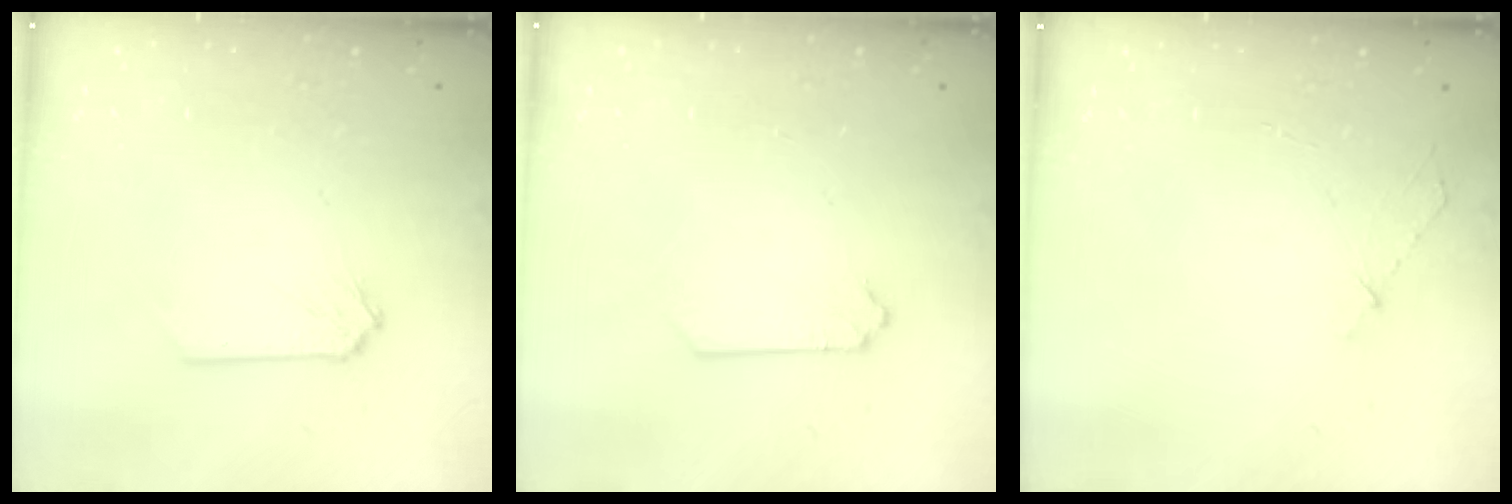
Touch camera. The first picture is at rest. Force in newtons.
{"total": 0.0}
{"total": 4.3, "press": 4.3, "slide": 0.5}